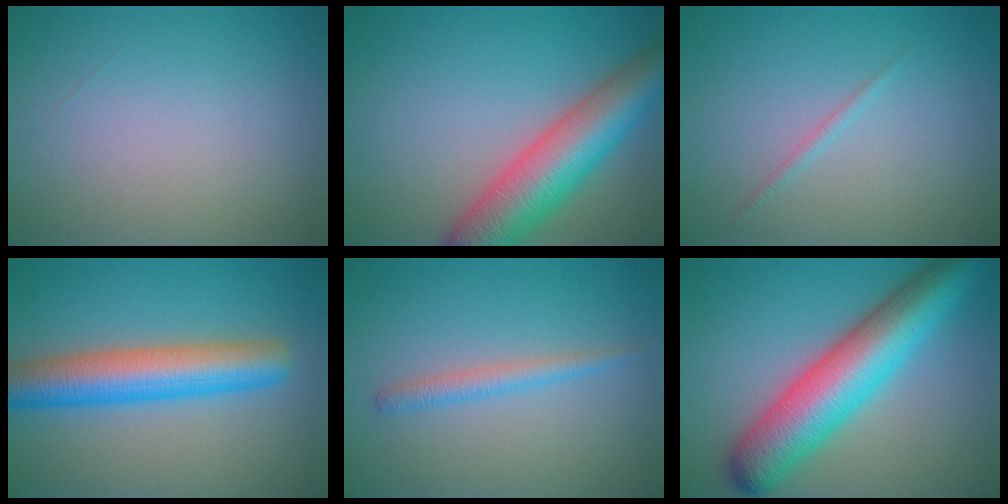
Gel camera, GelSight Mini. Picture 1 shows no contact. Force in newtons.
{"total": 8.8, "press": 8.8, "slide": 0.4}
{"total": 0.7, "press": 0.7, "slide": 0.1}
{"total": 7.0, "press": 7.0, "slide": 0.2}
{"total": 1.7, "press": 1.7, "slide": 0.0}
{"total": 10.0, "press": 10.0, "slide": 0.3}